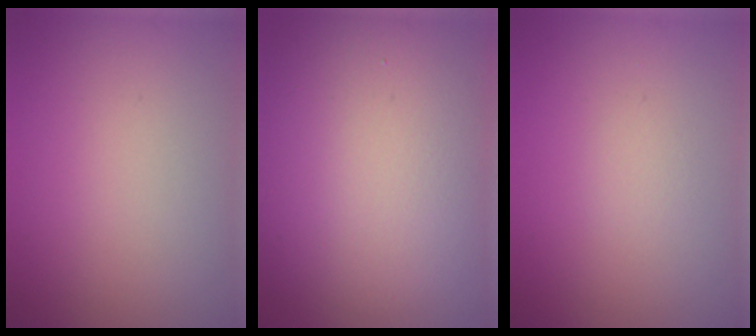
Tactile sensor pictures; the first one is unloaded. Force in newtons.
{"total": 16.9, "press": 16.8, "slide": 1.6}
{"total": 0.6, "press": 0.6, "slide": 0.1}